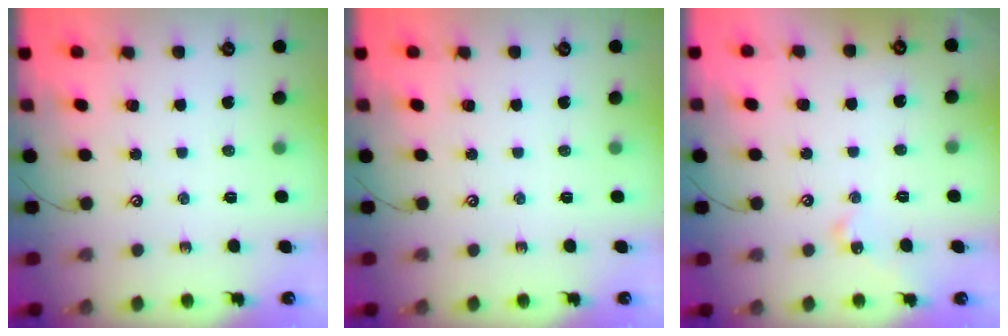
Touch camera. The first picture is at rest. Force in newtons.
{"total": 0.0}
{"total": 2.0, "press": 1.9, "slide": 0.5}